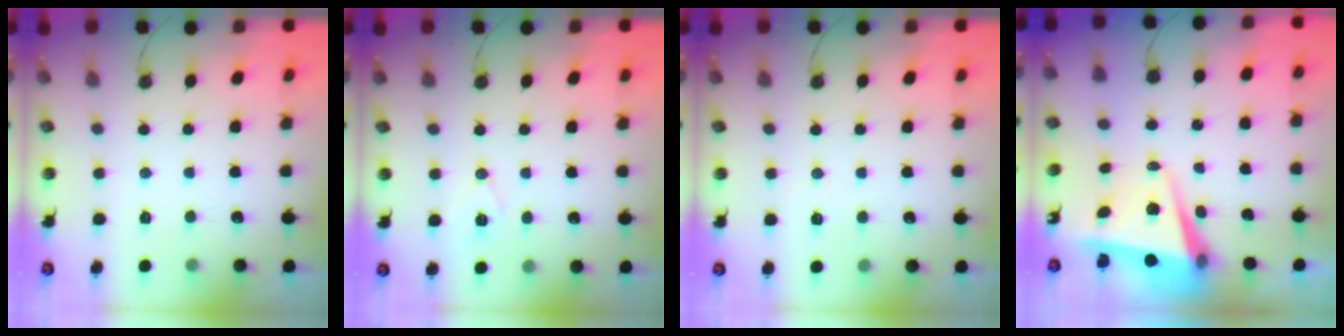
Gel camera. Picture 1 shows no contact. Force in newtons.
{"total": 6.6, "press": 5.5, "slide": 3.8}
{"total": 2.5, "press": 2.2, "slide": 1.1}
{"total": 5.8, "press": 5.5, "slide": 1.8}